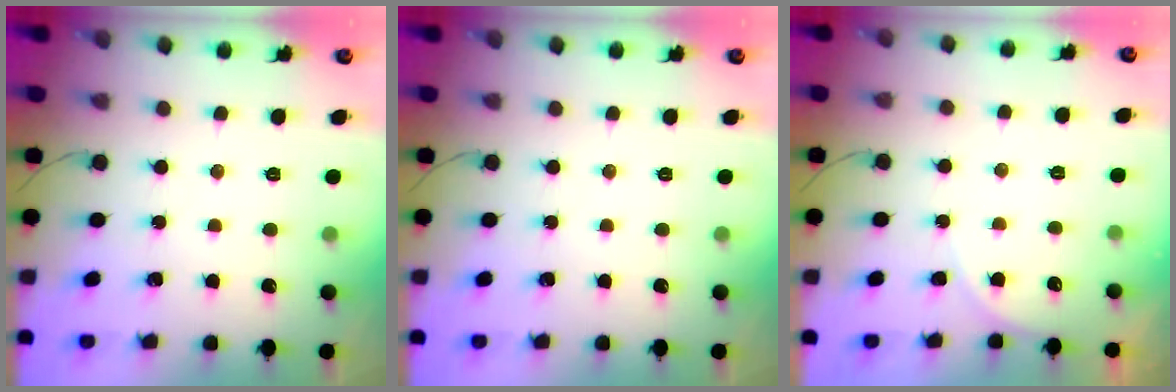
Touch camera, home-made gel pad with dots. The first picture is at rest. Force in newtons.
{"total": 0.0}
{"total": 4.4, "press": 4.4, "slide": 0.2}